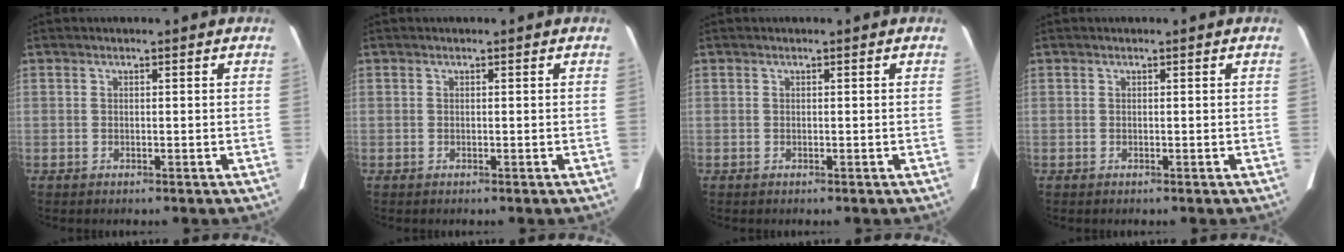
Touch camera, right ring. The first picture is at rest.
{"total": 0.0}
{"total": 0.0}
{"total": 0.0}